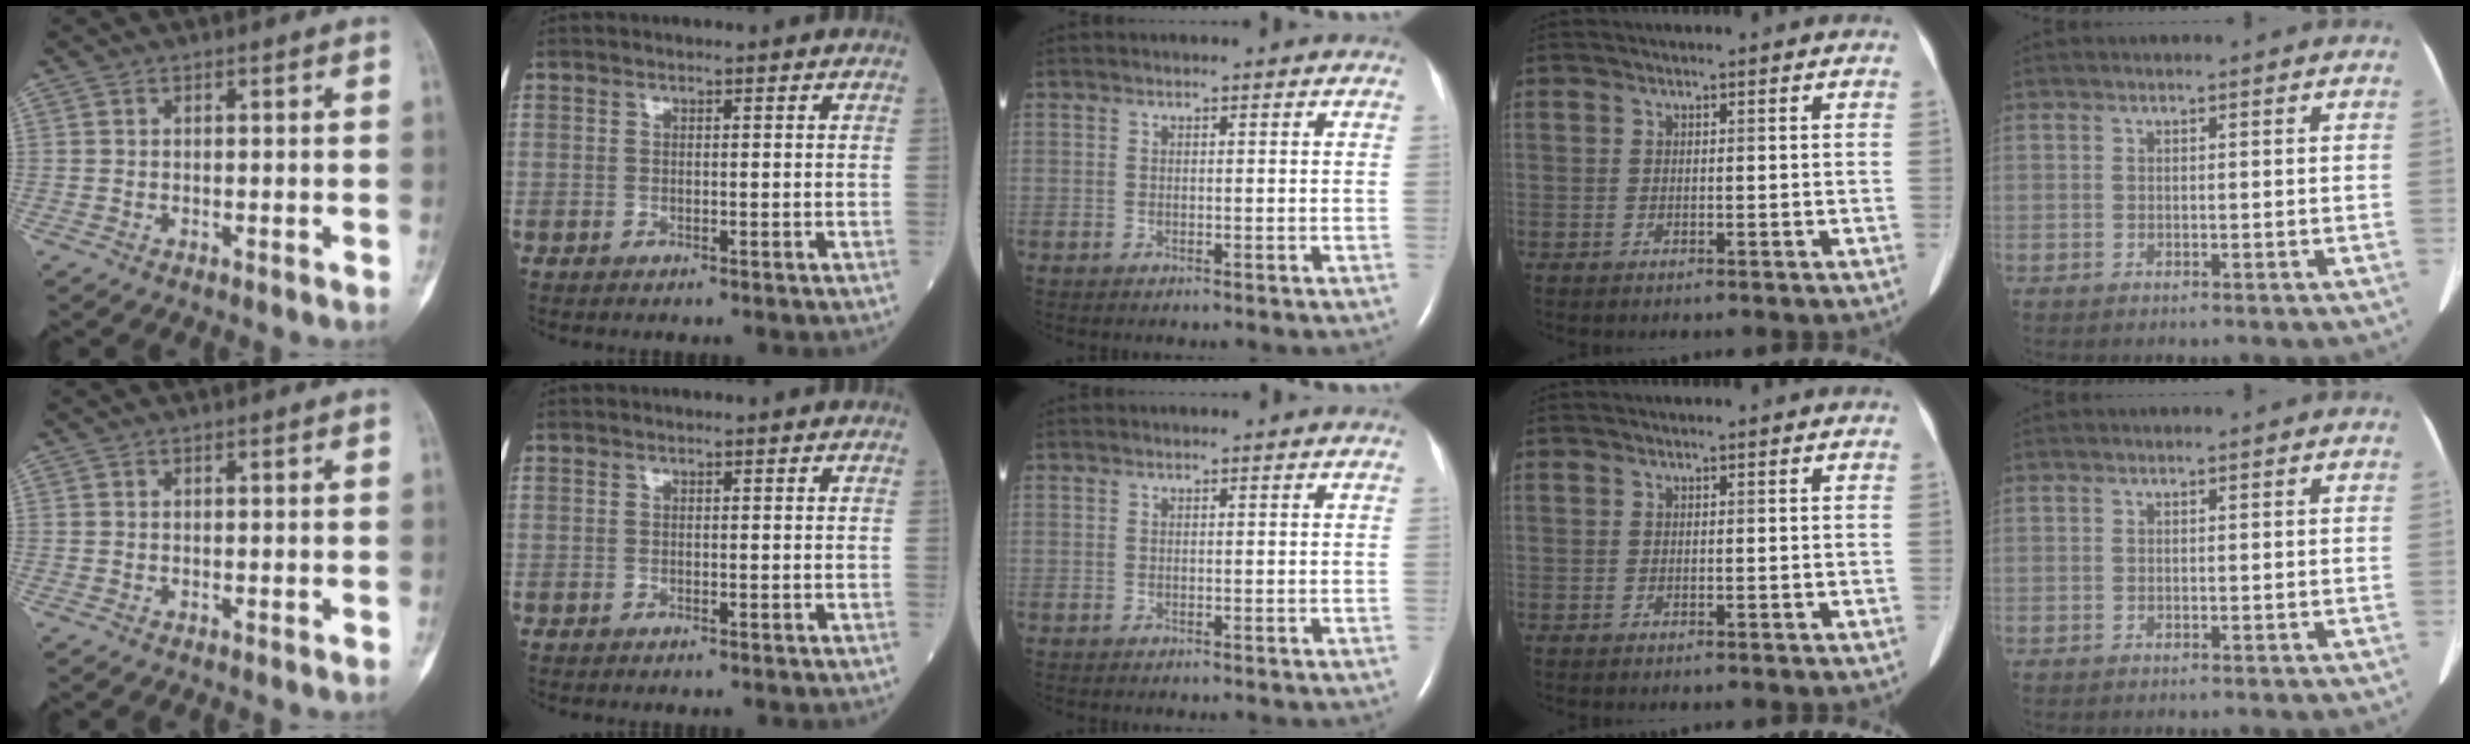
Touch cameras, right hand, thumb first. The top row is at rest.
{}